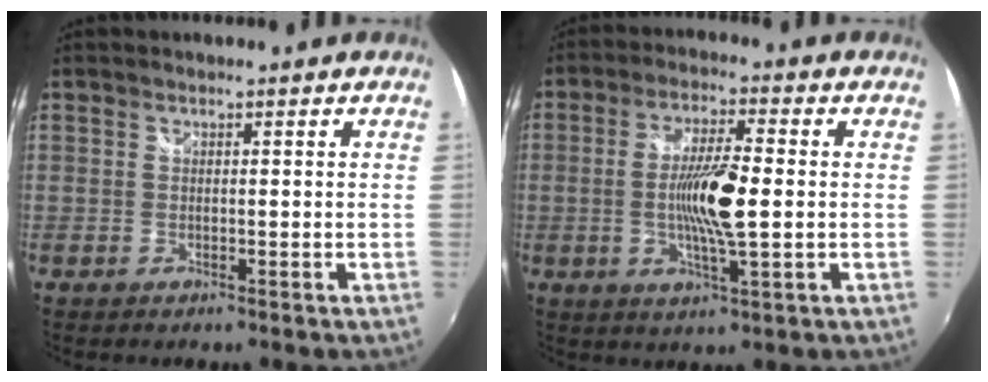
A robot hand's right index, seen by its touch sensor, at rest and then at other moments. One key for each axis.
{"total": 9.6, "fx": -0.9, "fy": 1.3, "fz": 9.5, "tx": -0.176, "ty": -0.005, "tz": -0.017}